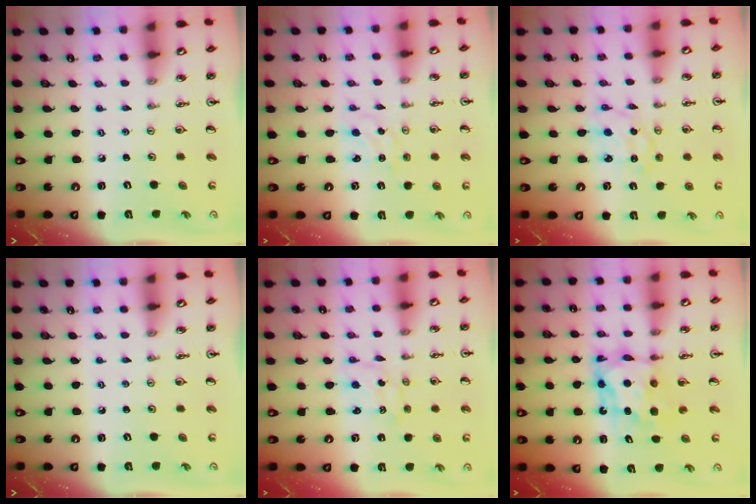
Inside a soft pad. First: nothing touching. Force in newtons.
{"total": 0.8, "press": 0.8, "slide": 0.3}
{"total": 1.7, "press": 1.7, "slide": 0.1}
{"total": 0.0}
{"total": 1.7, "press": 1.4, "slide": 0.9}
{"total": 7.5, "press": 7.5, "slide": 0.6}